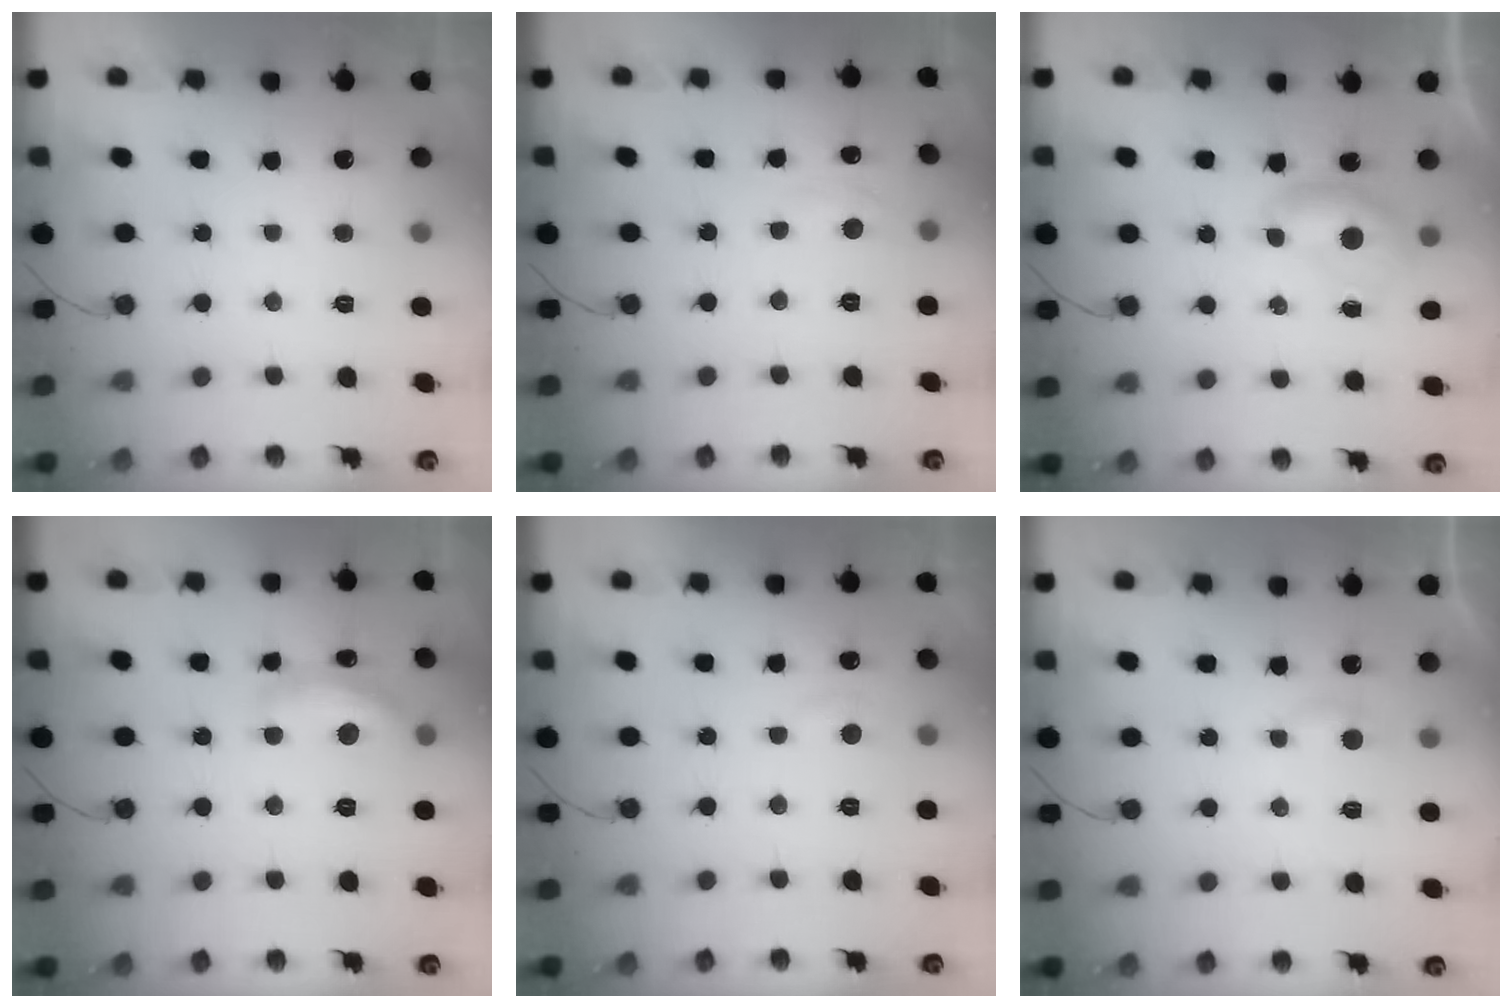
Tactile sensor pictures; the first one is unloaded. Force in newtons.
{"total": 5.6, "press": 5.6, "slide": 0.5}
{"total": 5.2, "press": 5.2, "slide": 0.7}
{"total": 13.9, "press": 13.9, "slide": 0.6}
{"total": 4.1, "press": 4.1, "slide": 0.5}
{"total": 2.8, "press": 2.8, "slide": 0.2}